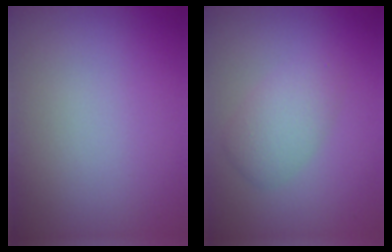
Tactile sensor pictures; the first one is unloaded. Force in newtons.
{"total": 2.7, "press": 2.7, "slide": 0.1}